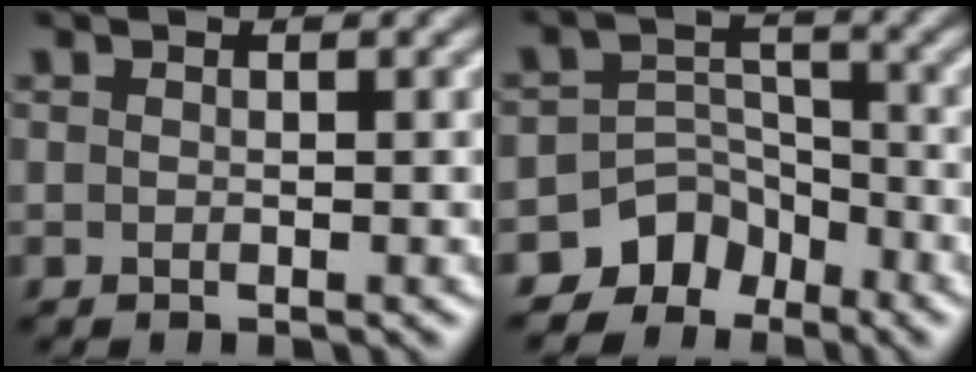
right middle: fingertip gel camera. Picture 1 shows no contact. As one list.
[{"total": 5.3, "force": [-4.0, 3.4, 0.9], "torque": [0.000, 0.001, -0.066]}]